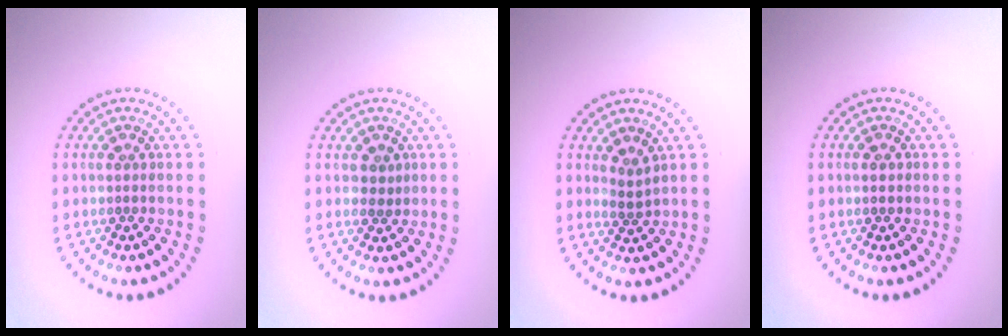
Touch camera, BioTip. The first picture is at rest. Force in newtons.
{"total": 0.8, "press": 0.6, "slide": 0.6}
{"total": 1.2, "press": 0.9, "slide": 0.8}
{"total": 1.0, "press": 1.0, "slide": 0.1}